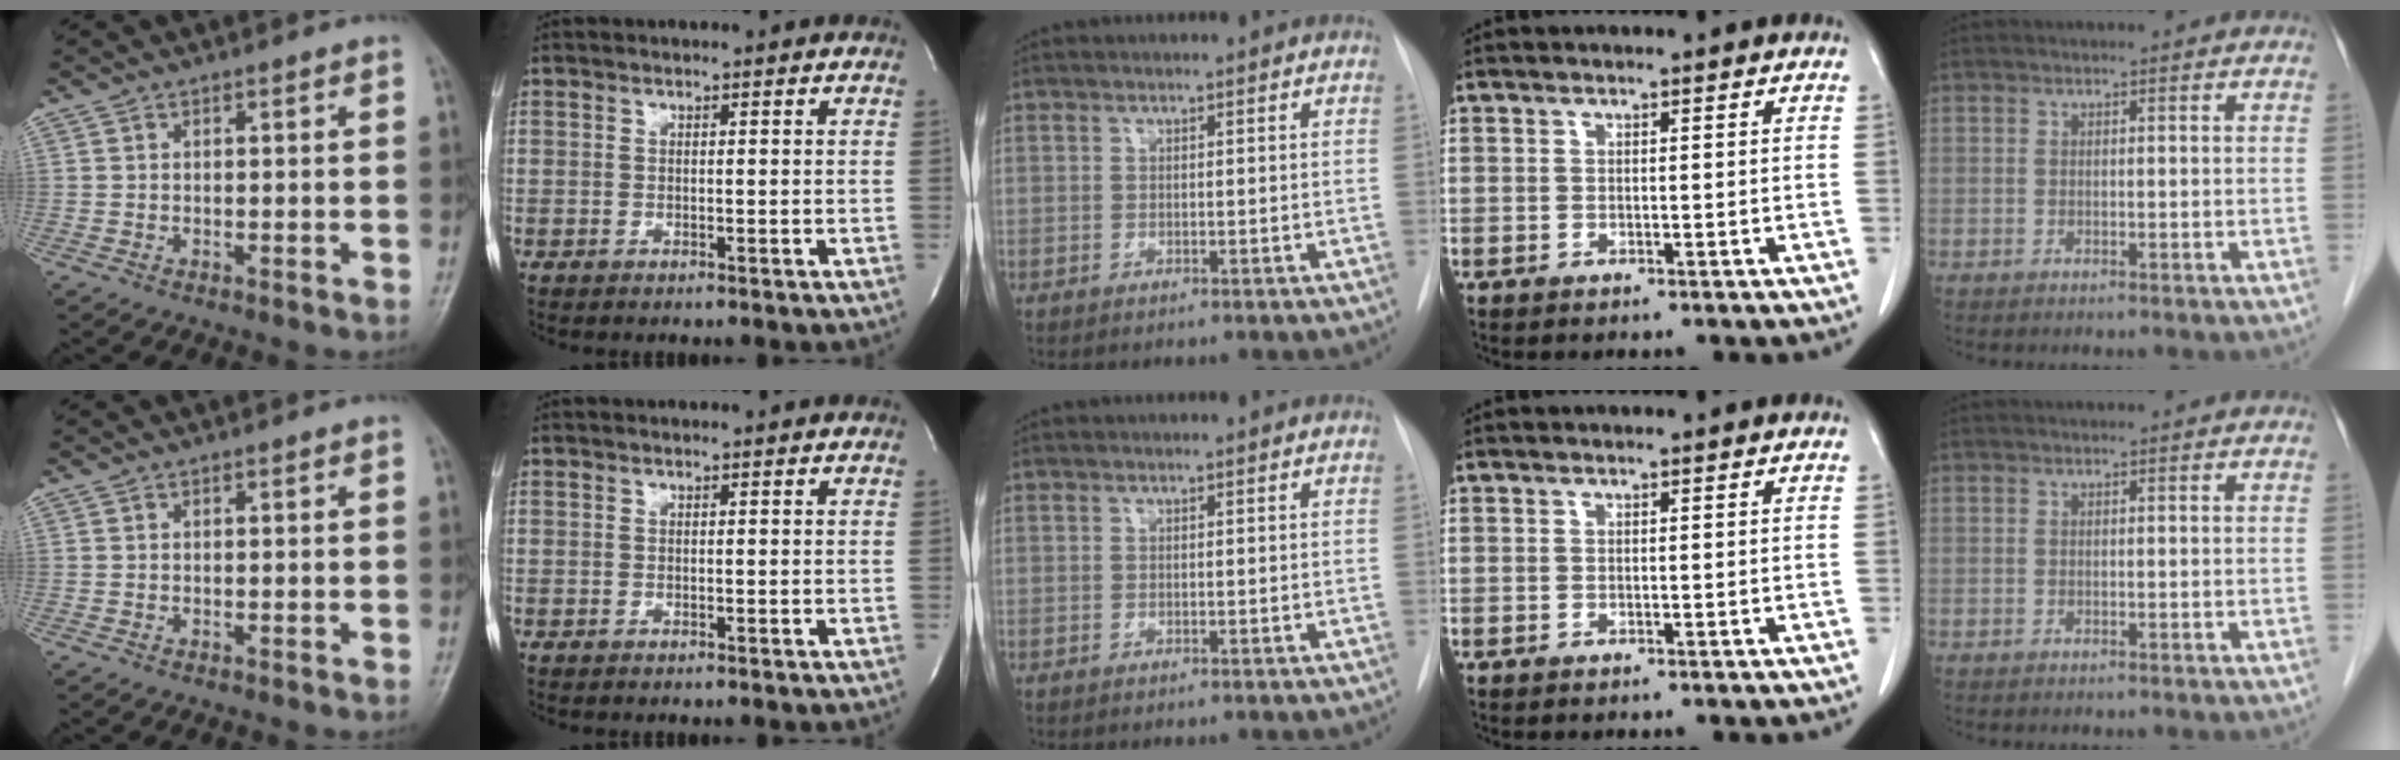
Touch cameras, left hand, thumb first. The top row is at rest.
{}